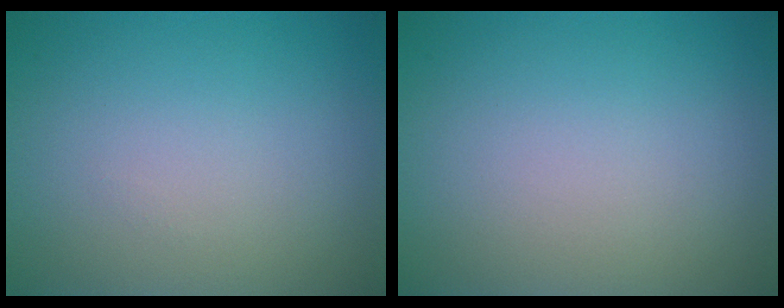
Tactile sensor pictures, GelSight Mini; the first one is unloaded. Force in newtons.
{"total": 0.0}